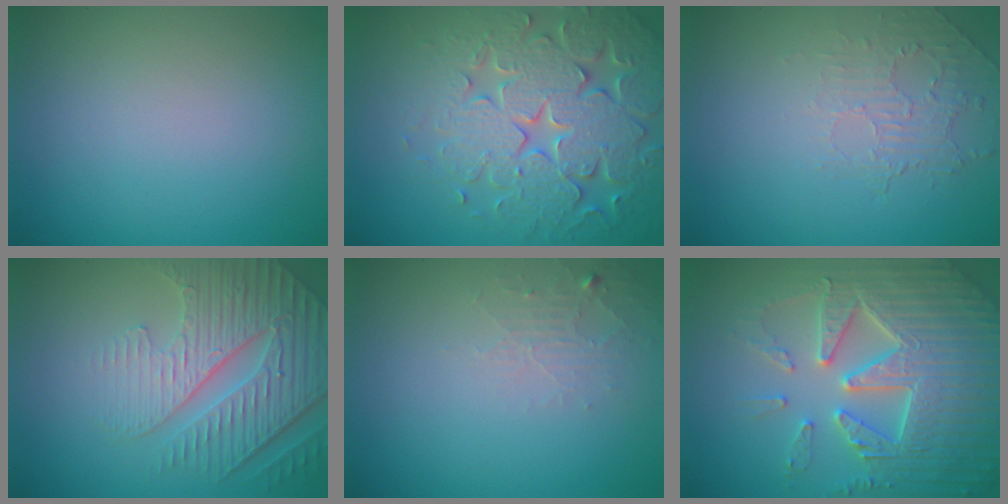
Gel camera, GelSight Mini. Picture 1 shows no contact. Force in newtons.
{"total": 7.8, "press": 7.6, "slide": 1.6}
{"total": 2.0, "press": 0.8, "slide": 1.8}
{"total": 6.3, "press": 5.1, "slide": 3.7}
{"total": 1.7, "press": 1.7, "slide": 0.3}
{"total": 7.7, "press": 7.6, "slide": 1.5}